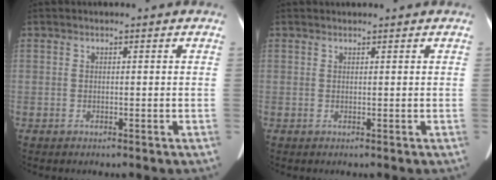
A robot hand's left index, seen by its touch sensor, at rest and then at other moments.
{"total": 1.5, "force": [1.4, 0.0, 0.4], "torque": [-0.006, 0.019, 0.022]}